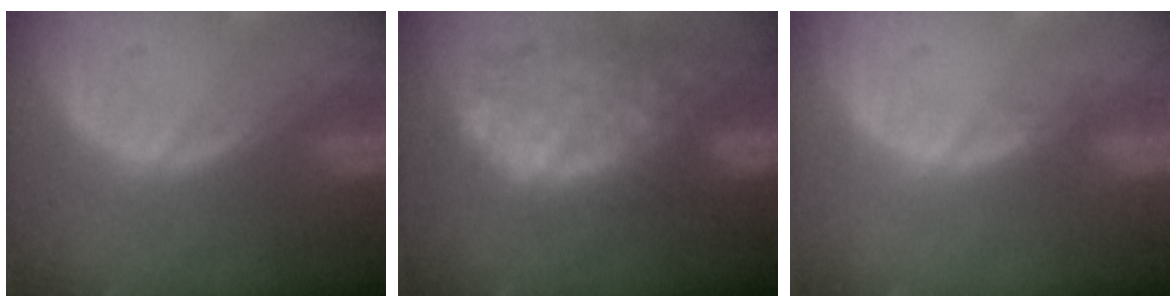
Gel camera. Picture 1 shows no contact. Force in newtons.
{"total": 11.7, "press": 9.8, "slide": 6.4}
{"total": 0.6, "press": 0.6, "slide": 0.2}